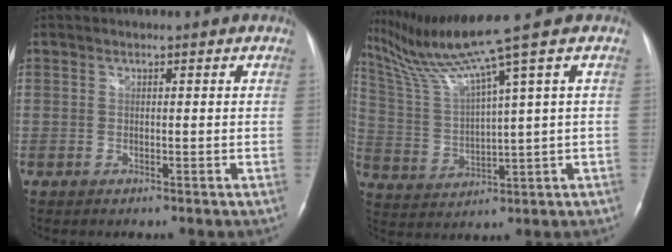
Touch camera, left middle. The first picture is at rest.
{"total": 10.8, "force": [8.1, -3.2, 6.3], "torque": [-0.130, -0.003, 0.162]}